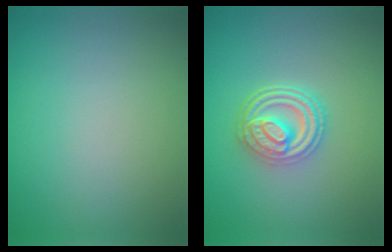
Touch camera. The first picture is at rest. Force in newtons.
{"total": 4.8, "press": 3.7, "slide": 3.0}